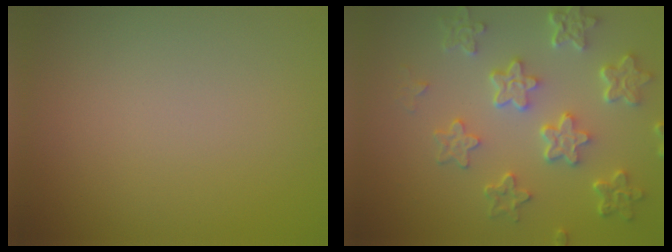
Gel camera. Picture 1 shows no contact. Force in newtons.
{"total": 6.2, "press": 4.6, "slide": 4.2}